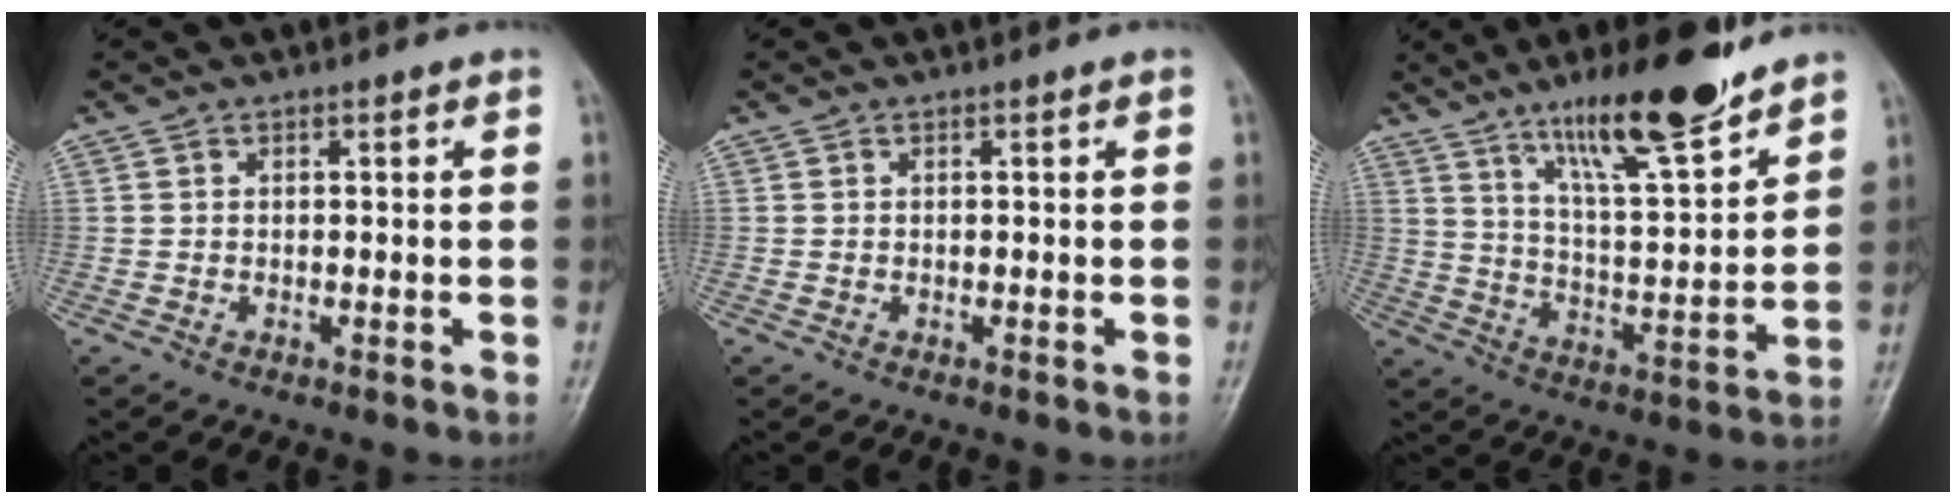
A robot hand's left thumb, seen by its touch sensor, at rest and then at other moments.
{"total": 0.0}
{"total": 16.2, "force": [11.6, 3.0, 10.9], "torque": [-0.164, -0.069, 0.200]}